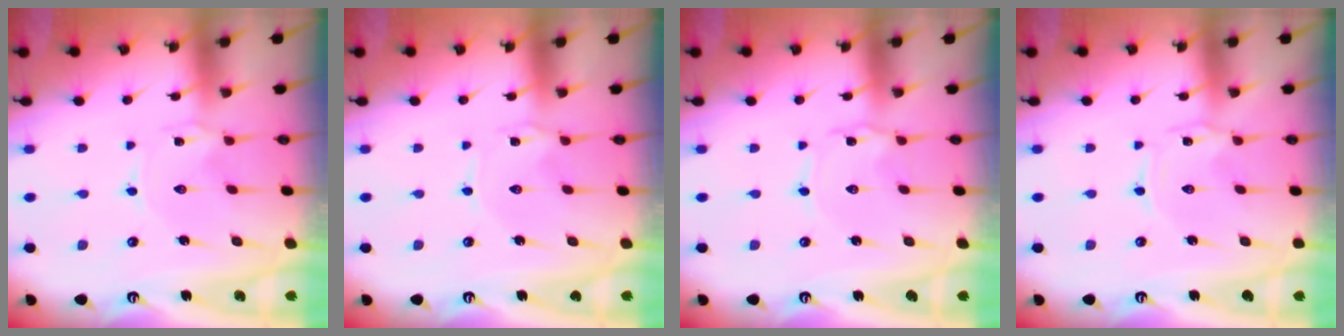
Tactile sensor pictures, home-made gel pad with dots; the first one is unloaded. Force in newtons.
{"total": 1.4, "press": 1.4, "slide": 0.1}
{"total": 1.0, "press": 1.0, "slide": 0.1}
{"total": 0.0}